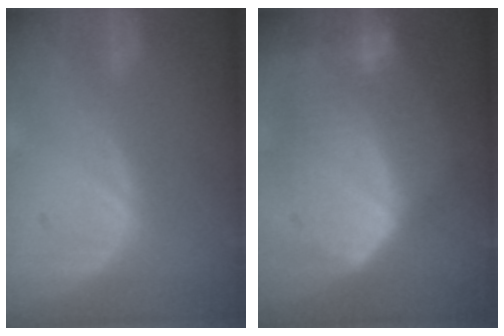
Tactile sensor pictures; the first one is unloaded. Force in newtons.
{"total": 10.5, "press": 9.2, "slide": 5.1}